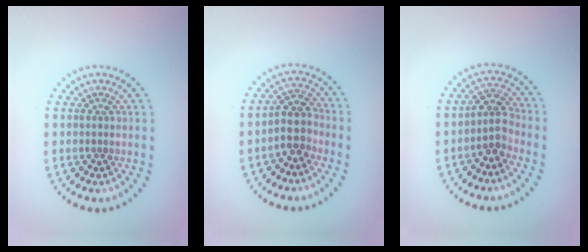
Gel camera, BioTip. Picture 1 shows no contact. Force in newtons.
{"total": 2.8, "press": 2.3, "slide": 1.6}
{"total": 2.5, "press": 2.0, "slide": 1.6}